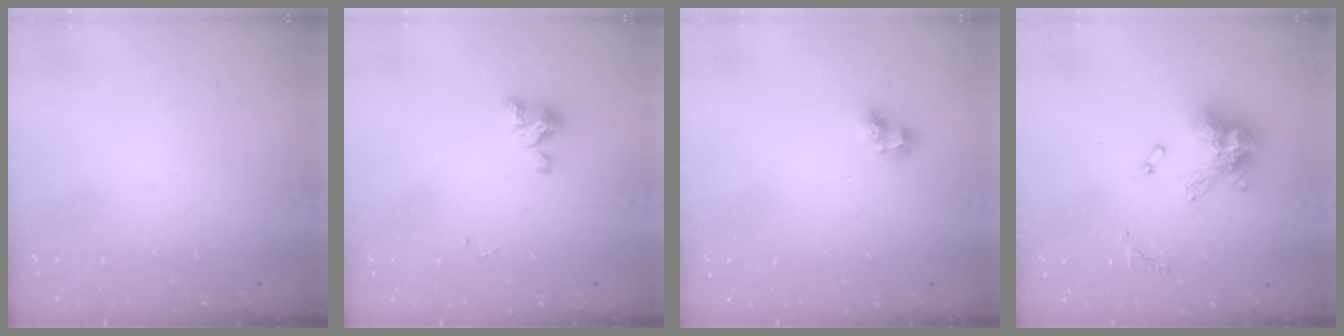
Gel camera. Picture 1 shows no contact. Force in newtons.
{"total": 3.9, "press": 3.9, "slide": 0.2}
{"total": 5.0, "press": 5.0, "slide": 0.4}
{"total": 12.8, "press": 12.7, "slide": 1.4}